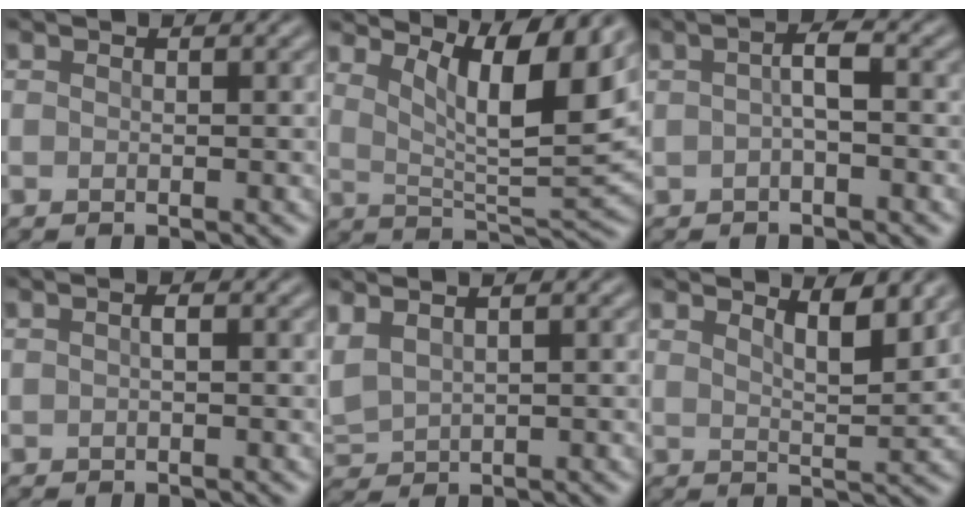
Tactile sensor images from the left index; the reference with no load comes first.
{"total": 9.5, "force": [5.2, 2.2, 7.6], "torque": [-0.122, -0.006, 0.089]}
{"total": 2.0, "force": [-0.2, 0.5, 1.9], "torque": [-0.040, 0.006, -0.008]}
{"total": 0.6, "force": [0.0, 0.2, 0.6], "torque": [-0.016, 0.002, -0.001]}
{"total": 2.3, "force": [1.2, 1.2, 1.5], "torque": [-0.054, 0.009, 0.030]}
{"total": 4.0, "force": [2.9, 1.0, 2.6], "torque": [-0.041, -0.001, 0.041]}